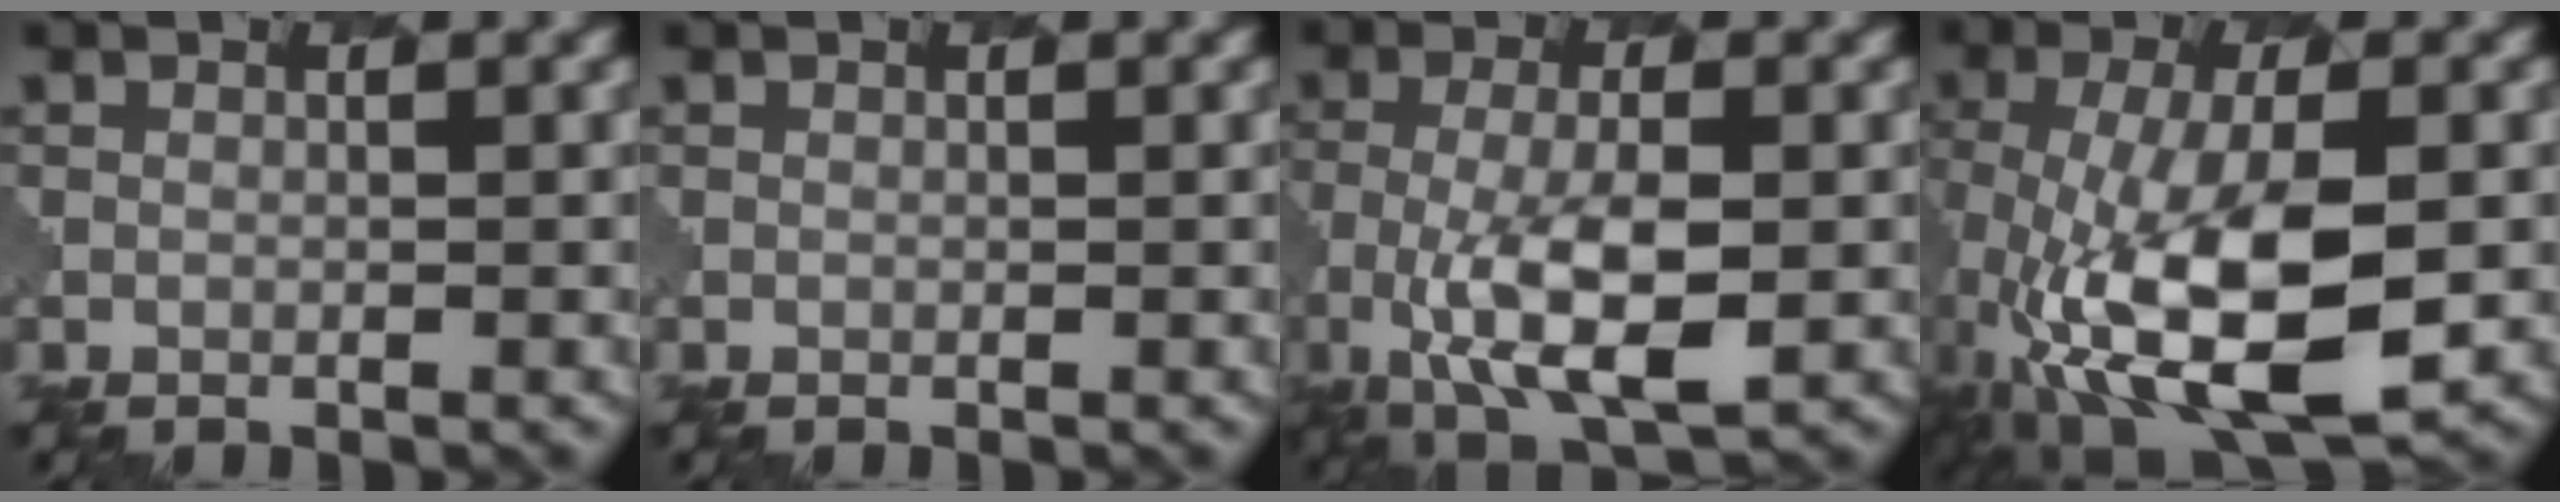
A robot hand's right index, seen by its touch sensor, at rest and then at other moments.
{"total": 0.0}
{"total": 7.7, "force": [-1.7, 2.9, 6.9], "torque": [-0.138, -0.011, -0.024]}
{"total": 12.5, "force": [-4.0, 4.8, 10.9], "torque": [-0.210, -0.017, -0.067]}